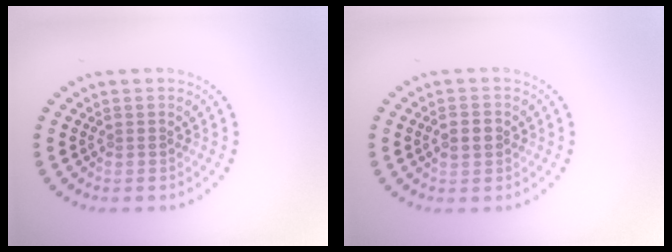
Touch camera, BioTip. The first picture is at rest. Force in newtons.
{"total": 2.2, "press": 2.2, "slide": 0.2}